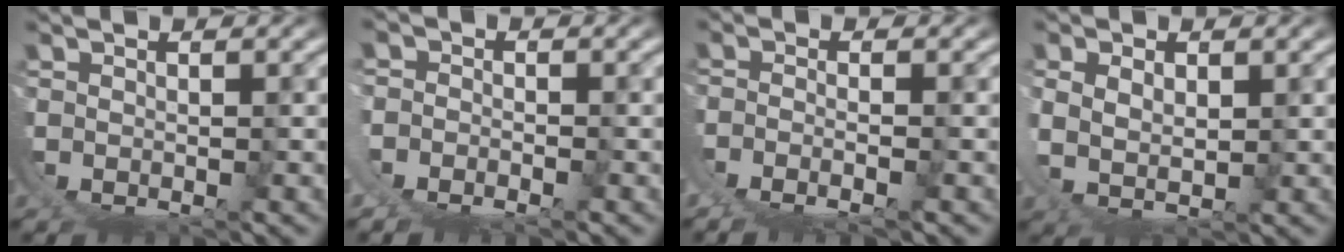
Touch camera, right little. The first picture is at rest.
{"total": 3.2, "force": [-0.4, 3.0, 1.0], "torque": [-0.029, -0.007, -0.009]}
{"total": 2.9, "force": [-0.8, 1.2, 2.5], "torque": [-0.056, -0.014, -0.005]}
{"total": 3.6, "force": [2.5, 1.2, 2.2], "torque": [-0.052, -0.008, 0.056]}